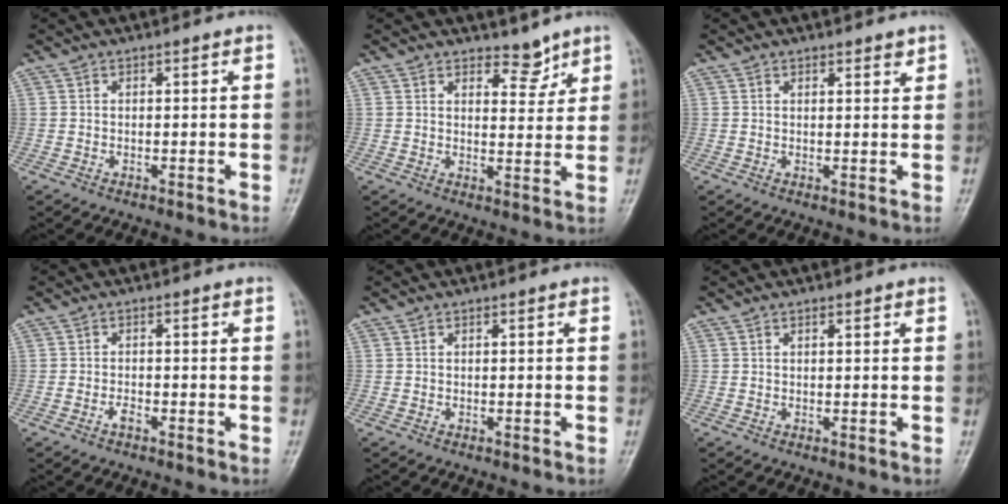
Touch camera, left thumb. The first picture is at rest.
{"total": 4.1, "force": [3.3, 2.0, 1.3], "torque": [0.004, -0.026, 0.051]}
{"total": 1.8, "force": [1.4, 0.7, 1.0], "torque": [-0.003, -0.007, 0.018]}
{"total": 1.5, "force": [-1.0, 0.6, 0.9], "torque": [-0.017, 0.006, -0.019]}
{"total": 0.0}
{"total": 0.9, "force": [0.5, 0.4, 0.6], "torque": [-0.008, -0.001, 0.007]}